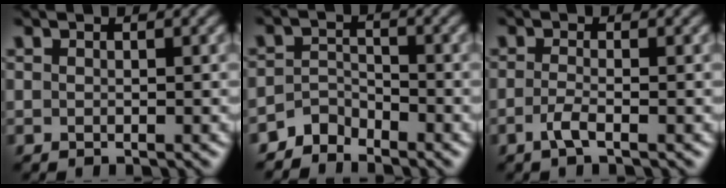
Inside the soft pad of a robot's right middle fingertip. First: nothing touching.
{"total": 2.5, "force": [-2.3, 0.9, 0.2], "torque": [-0.001, 0.010, -0.051]}
{"total": 1.7, "force": [-0.8, 0.5, 1.5], "torque": [-0.031, -0.001, -0.022]}